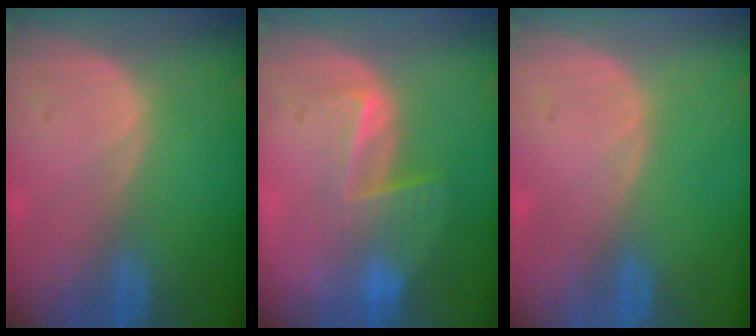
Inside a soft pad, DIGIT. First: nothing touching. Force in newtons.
{"total": 6.6, "press": 5.6, "slide": 3.6}
{"total": 0.0}